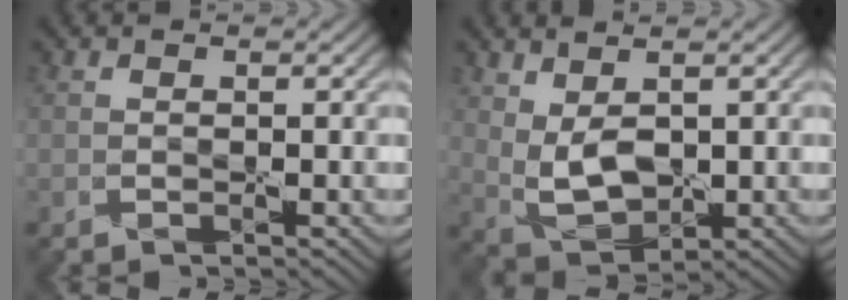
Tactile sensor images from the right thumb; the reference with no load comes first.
{"total": 5.1, "force": [1.4, 2.9, 3.9], "torque": [-0.099, -0.005, 0.036]}